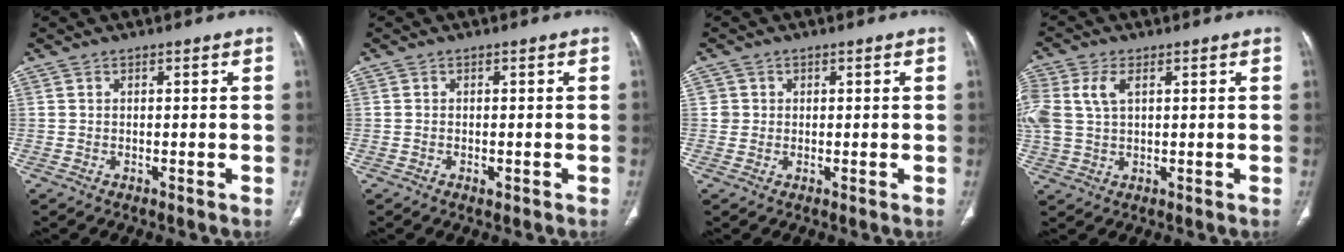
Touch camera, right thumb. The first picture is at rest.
{"total": 1.0, "force": [-0.5, 0.5, 0.7], "torque": [-0.012, 0.001, -0.008]}
{"total": 1.9, "force": [0.3, 1.8, 0.0], "torque": [0.016, 0.005, 0.001]}
{"total": 9.1, "force": [2.5, 5.6, 6.8], "torque": [-0.179, 0.014, 0.053]}